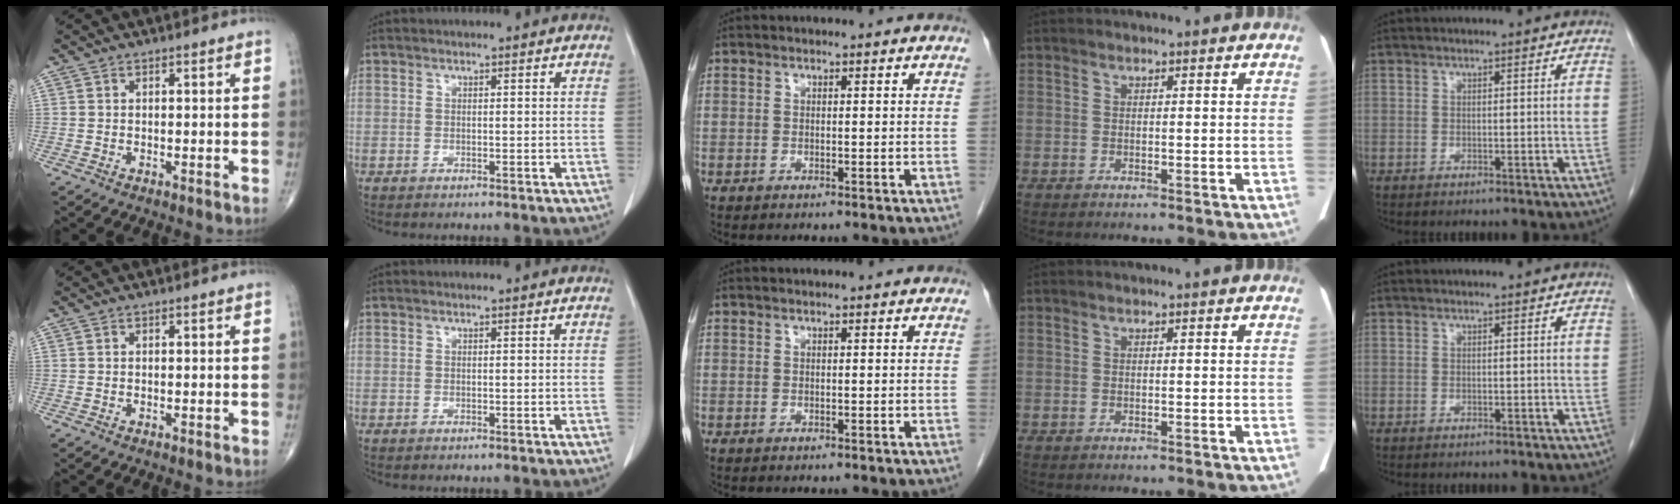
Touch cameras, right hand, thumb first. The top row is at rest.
{}